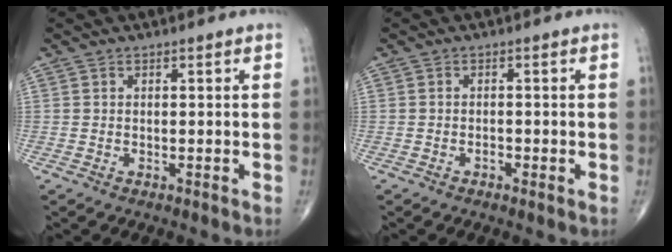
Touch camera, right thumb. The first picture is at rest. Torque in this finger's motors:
{"motor_torque": [-0.06, -0.04, 0.08, 0.02, 0.03]}